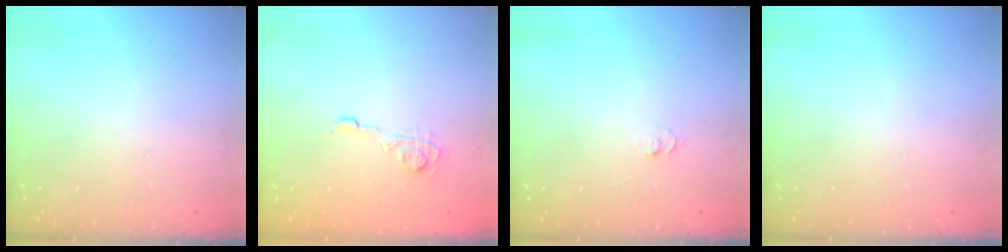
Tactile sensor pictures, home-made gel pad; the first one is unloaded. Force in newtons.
{"total": 8.1, "press": 8.1, "slide": 0.7}
{"total": 4.2, "press": 4.1, "slide": 0.5}
{"total": 0.0}